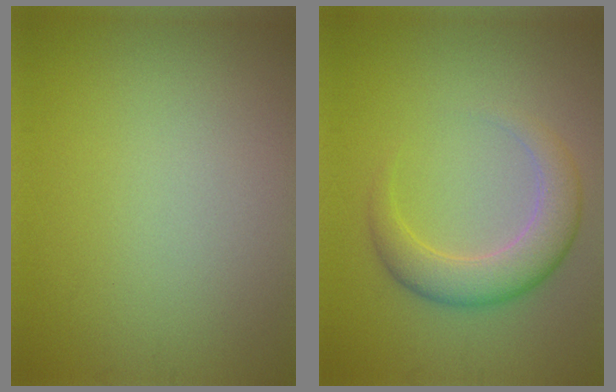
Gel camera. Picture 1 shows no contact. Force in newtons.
{"total": 4.6, "press": 4.6, "slide": 0.2}